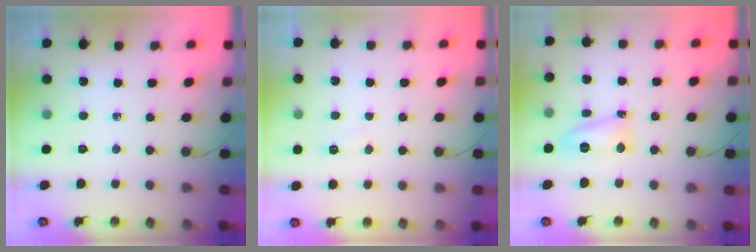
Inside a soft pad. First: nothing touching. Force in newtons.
{"total": 4.1, "press": 4.0, "slide": 0.5}
{"total": 8.7, "press": 8.5, "slide": 2.0}